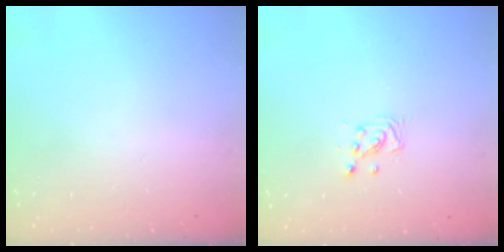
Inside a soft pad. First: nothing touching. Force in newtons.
{"total": 2.9, "press": 2.9, "slide": 0.3}